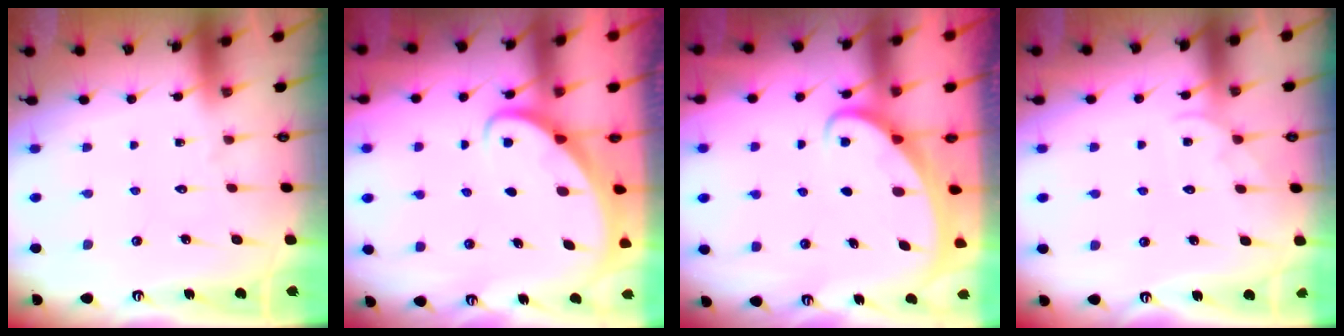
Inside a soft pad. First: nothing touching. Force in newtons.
{"total": 2.2, "press": 2.2, "slide": 0.2}
{"total": 1.9, "press": 1.9, "slide": 0.2}
{"total": 2.4, "press": 2.4, "slide": 0.4}